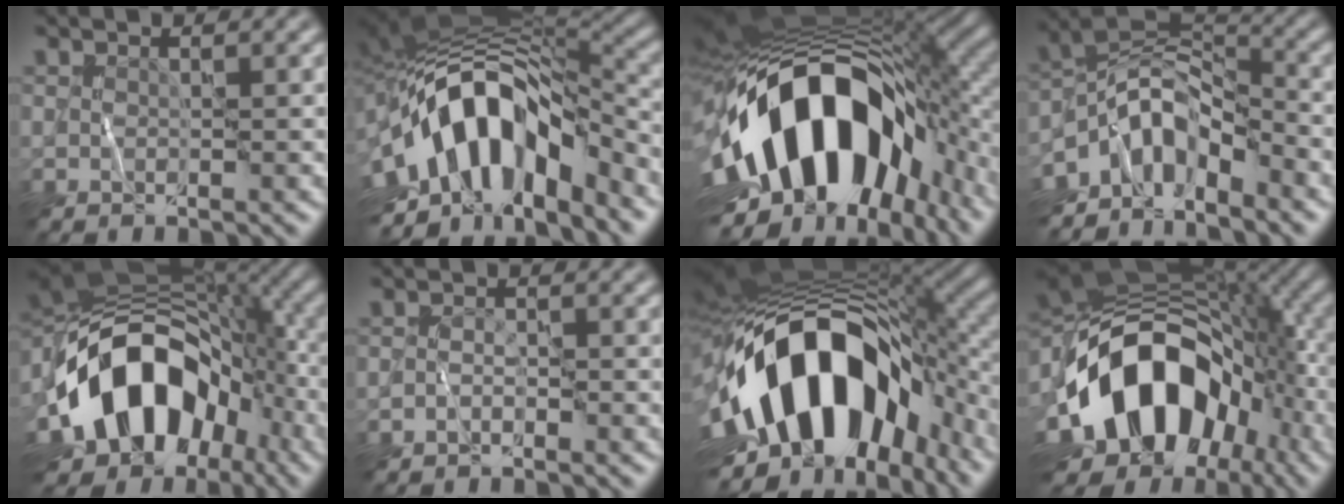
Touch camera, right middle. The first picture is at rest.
{"total": 14.2, "force": [-4.0, 7.5, 11.4], "torque": [-0.181, 0.016, -0.078]}
{"total": 19.1, "force": [-3.5, 10.4, 15.7], "torque": [-0.285, -0.006, -0.055]}
{"total": 7.4, "force": [-4.5, 3.8, 4.6], "torque": [-0.057, 0.008, -0.095]}
{"total": 14.4, "force": [-5.1, 9.5, 9.5], "torque": [-0.148, 0.010, -0.102]}
{"total": 0.9, "force": [-0.8, 0.2, 0.3], "torque": [-0.002, 0.007, -0.018]}
{"total": 17.4, "force": [-3.5, 9.8, 13.9], "torque": [-0.240, 0.005, -0.059]}
{"total": 16.0, "force": [-5.0, 10.5, 11.0], "torque": [-0.174, 0.002, -0.096]}